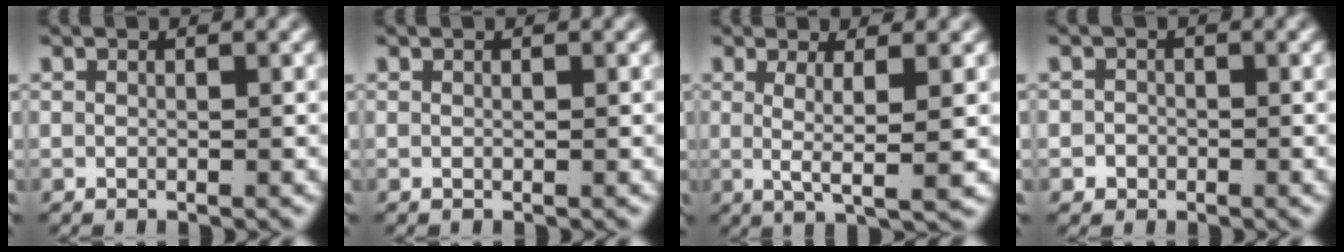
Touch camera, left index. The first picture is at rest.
{"total": 0.0}
{"total": 4.2, "force": [0.4, 0.1, 4.2], "torque": [-0.065, -0.010, 0.013]}
{"total": 1.9, "force": [-1.0, 1.6, 0.1], "torque": [-0.008, -0.017, -0.013]}